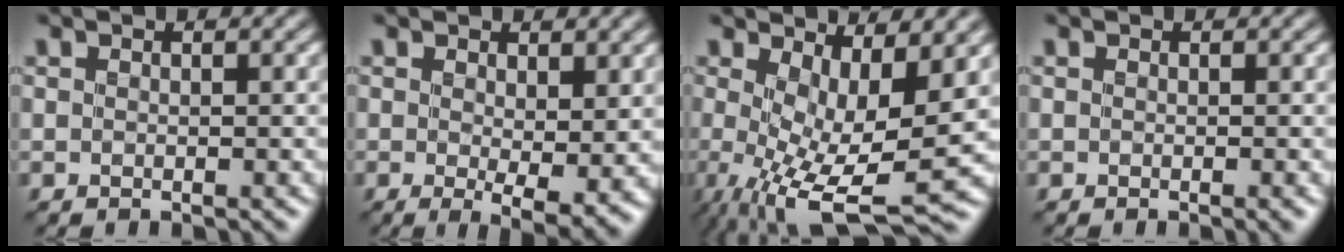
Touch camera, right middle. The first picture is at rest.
{"total": 4.1, "force": [0.6, 1.1, 3.9], "torque": [-0.059, -0.017, 0.015]}
{"total": 8.6, "force": [-0.2, 2.8, 8.1], "torque": [-0.146, -0.017, 0.004]}
{"total": 0.6, "force": [-0.1, 0.0, 0.5], "torque": [-0.005, 0.000, -0.005]}